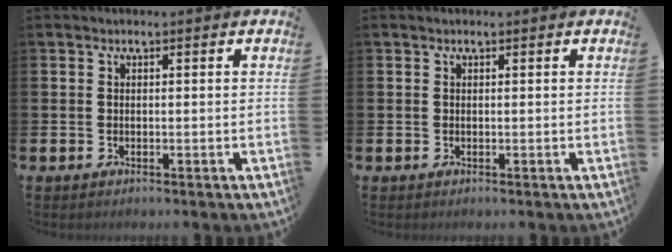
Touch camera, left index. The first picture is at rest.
{"total": 0.0}